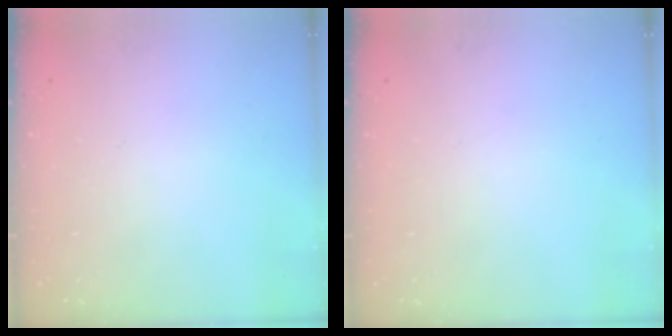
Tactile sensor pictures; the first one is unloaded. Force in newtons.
{"total": 0.0}